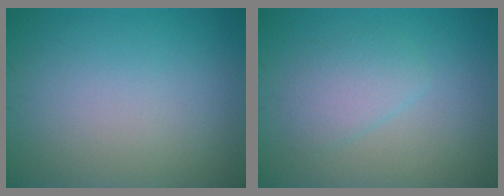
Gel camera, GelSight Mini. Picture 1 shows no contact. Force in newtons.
{"total": 2.4, "press": 2.4, "slide": 0.2}